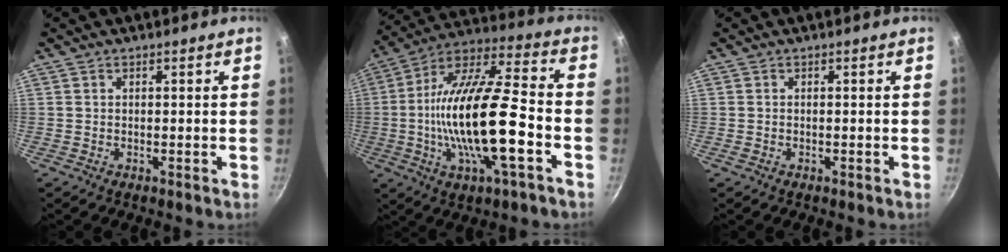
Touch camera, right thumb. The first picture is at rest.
{"total": 22.6, "force": [-4.9, 7.1, 20.9], "torque": [-0.383, 0.028, -0.096]}
{"total": 0.0}